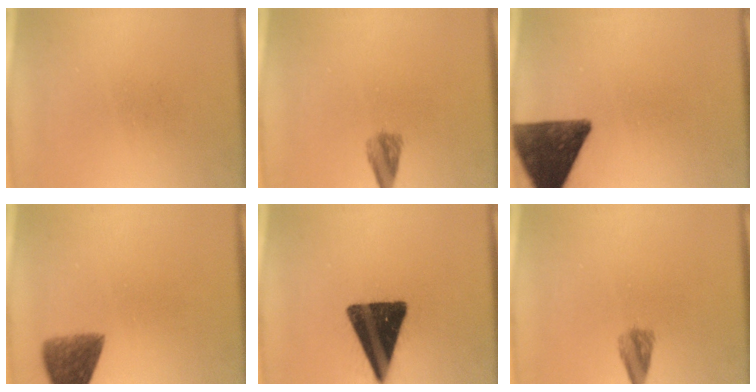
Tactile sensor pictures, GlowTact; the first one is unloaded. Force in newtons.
{"total": 2.5}
{"total": 12.8}
{"total": 6.7}
{"total": 16.8}
{"total": 2.5}